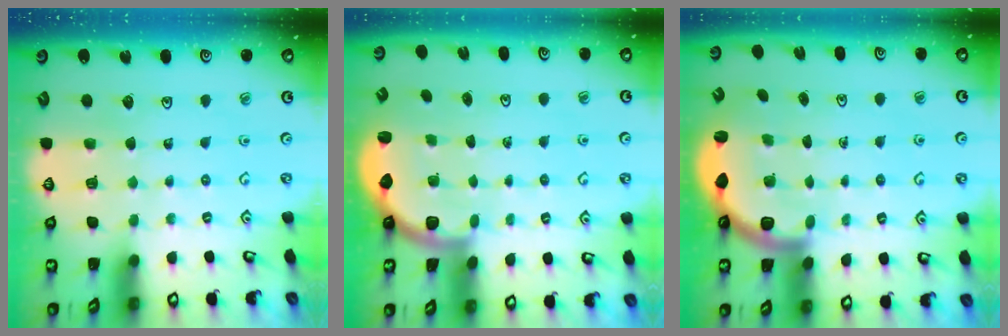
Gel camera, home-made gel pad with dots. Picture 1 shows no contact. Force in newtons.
{"total": 2.2, "press": 2.1, "slide": 0.7}
{"total": 4.8, "press": 4.3, "slide": 2.1}